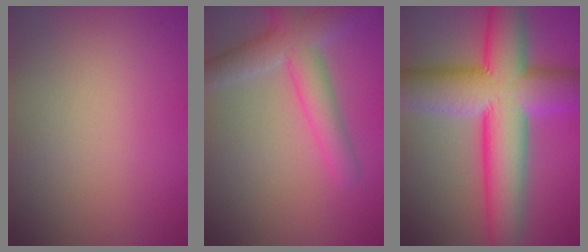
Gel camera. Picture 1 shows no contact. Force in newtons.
{"total": 4.8, "press": 4.8, "slide": 0.3}
{"total": 13.3, "press": 13.3, "slide": 0.3}